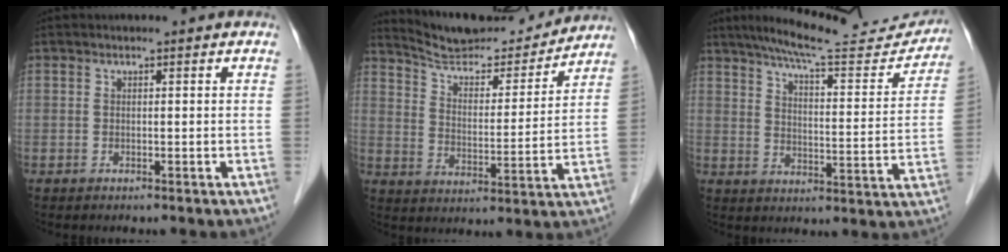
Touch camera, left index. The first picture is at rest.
{"total": 15.3, "force": [14.6, 2.2, 3.8], "torque": [-0.060, -0.011, 0.223]}
{"total": 17.5, "force": [16.2, 1.9, 6.4], "torque": [-0.094, -0.028, 0.212]}